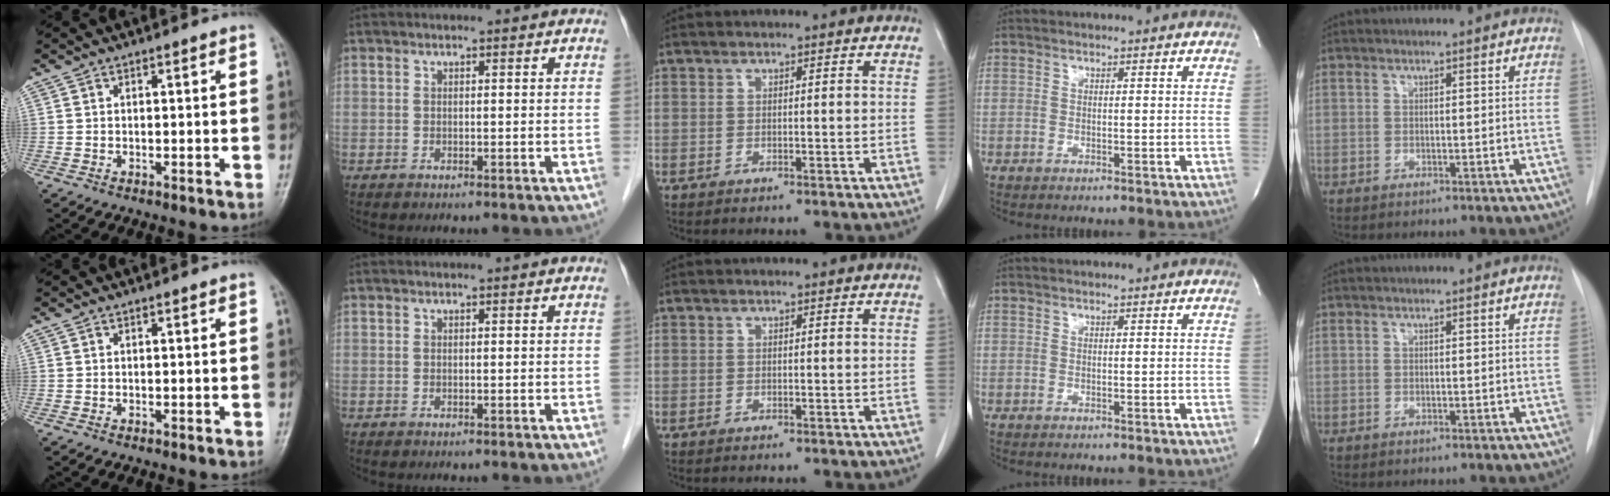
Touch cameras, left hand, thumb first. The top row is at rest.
{}